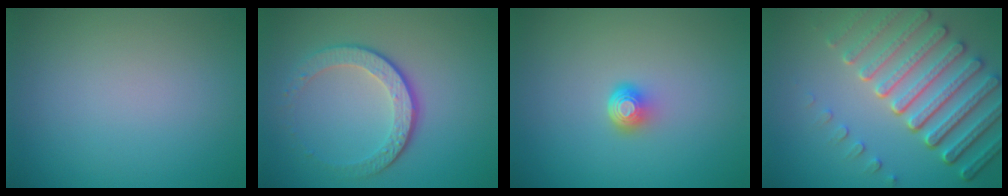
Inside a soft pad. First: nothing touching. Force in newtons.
{"total": 4.3, "press": 3.0, "slide": 3.1}
{"total": 2.0, "press": 1.3, "slide": 1.6}
{"total": 7.9, "press": 5.7, "slide": 5.4}